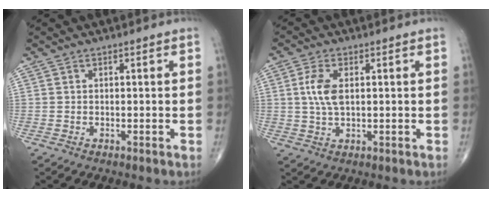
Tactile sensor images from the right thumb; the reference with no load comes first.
{"total": 5.8, "force": [1.0, 2.7, 5.1], "torque": [-0.117, 0.000, 0.019]}